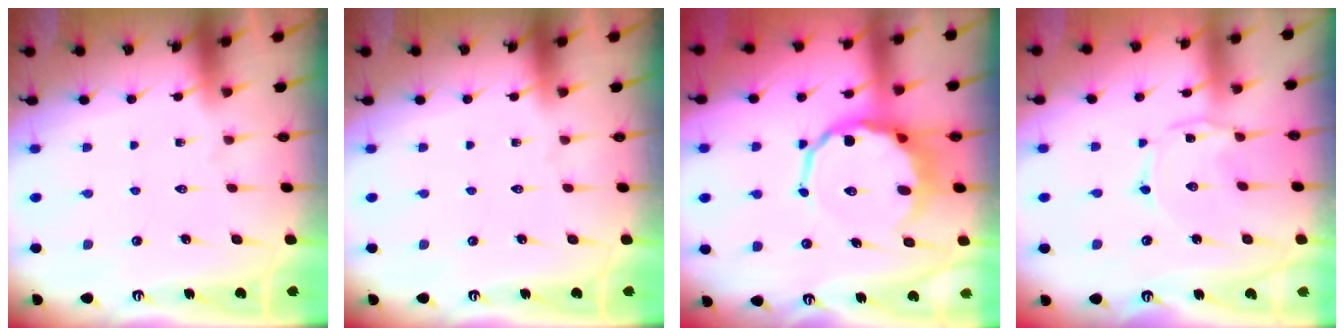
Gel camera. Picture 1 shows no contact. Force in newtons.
{"total": 0.0}
{"total": 10.8, "press": 10.4, "slide": 2.8}
{"total": 1.0, "press": 1.0, "slide": 0.2}